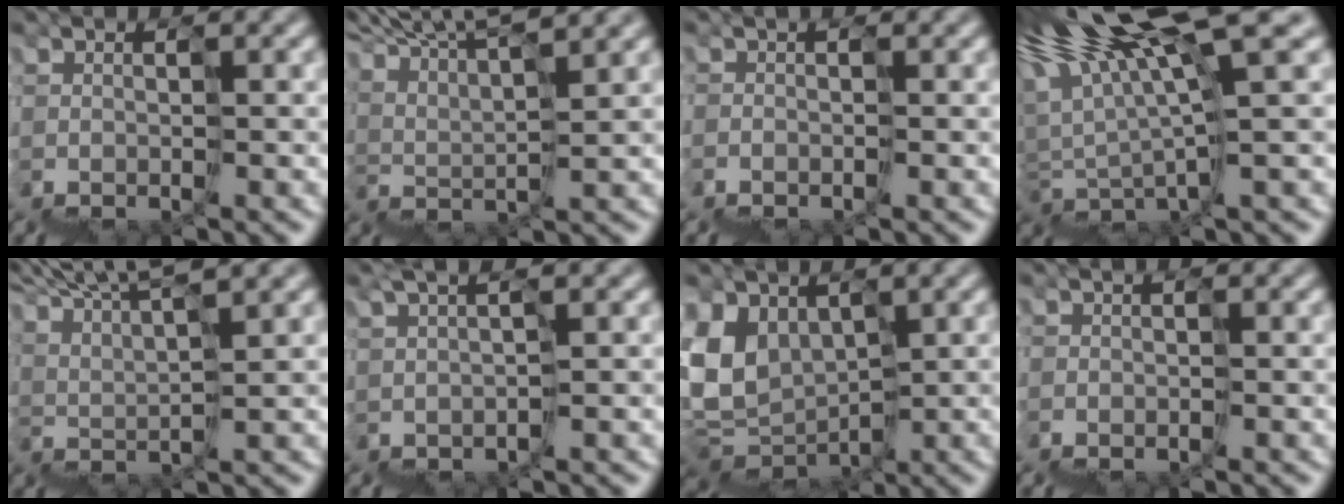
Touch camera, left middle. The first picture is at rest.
{"total": 9.0, "force": [8.2, 0.6, 3.6], "torque": [-0.087, 0.039, 0.132]}
{"total": 2.2, "force": [-1.2, 1.0, 1.5], "torque": [-0.022, -0.016, -0.023]}
{"total": 9.5, "force": [4.0, 0.8, 8.6], "torque": [-0.158, 0.017, 0.080]}
{"total": 8.1, "force": [7.4, 0.4, 3.2], "torque": [-0.074, 0.030, 0.121]}
{"total": 2.0, "force": [1.9, -0.2, 0.6], "torque": [-0.029, 0.013, 0.028]}
{"total": 5.9, "force": [0.9, 5.3, 2.6], "torque": [-0.047, 0.005, 0.028]}
{"total": 1.6, "force": [-0.7, 0.8, 1.1], "torque": [-0.019, -0.013, -0.015]}